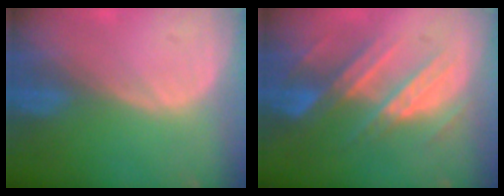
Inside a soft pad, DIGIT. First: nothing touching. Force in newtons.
{"total": 9.0, "press": 7.9, "slide": 4.2}